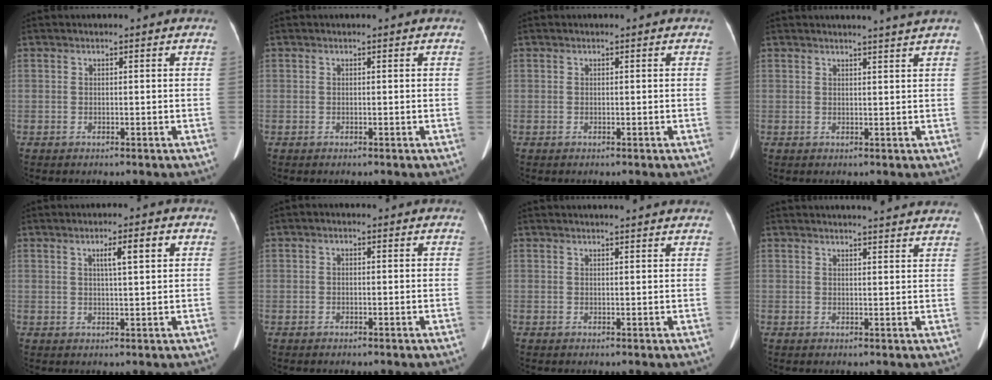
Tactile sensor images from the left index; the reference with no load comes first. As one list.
[{"total": 0.0}, {"total": 0.0}, {"total": 3.5, "force": [3.1, -1.1, 1.2], "torque": [-0.016, -0.004, 0.034]}, {"total": 4.3, "force": [1.7, 0.3, 3.9], "torque": [-0.062, 0.006, 0.026]}, {"total": 0.7, "force": [0.2, 0.4, 0.5], "torque": [-0.012, 0.010, 0.001]}, {"total": 7.0, "force": [6.5, 0.2, 2.5], "torque": [-0.032, 0.021, 0.064]}, {"total": 12.3, "force": [11.5, 0.8, 4.3], "torque": [-0.047, 0.005, 0.119]}]